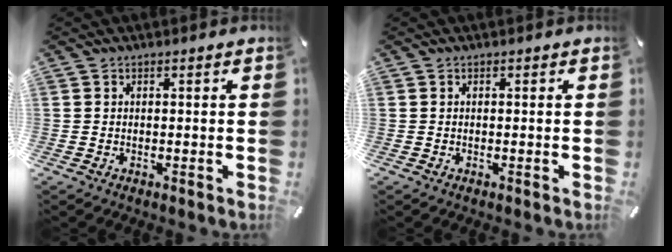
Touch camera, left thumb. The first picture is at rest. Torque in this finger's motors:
{"motor_torque": [-0.03, 0.03, 0.00, 0.00, 0.00]}